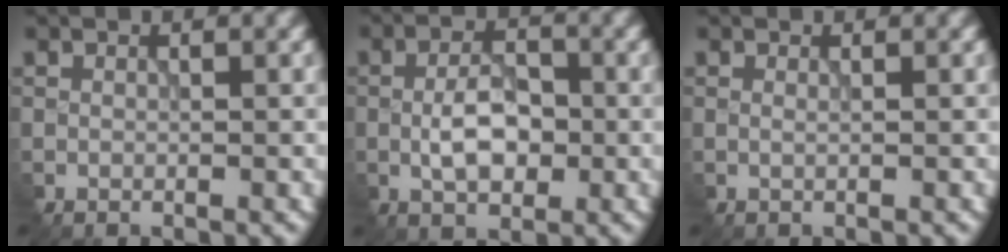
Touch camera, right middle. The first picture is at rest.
{"total": 3.5, "force": [-0.8, 1.9, 2.8], "torque": [-0.063, 0.007, -0.018]}
{"total": 0.6, "force": [0.5, 0.3, 0.3], "torque": [0.002, -0.002, -0.006]}